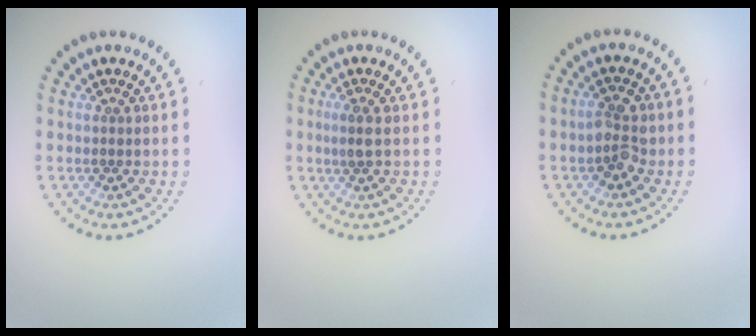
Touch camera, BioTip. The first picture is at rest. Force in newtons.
{"total": 1.5, "press": 1.2, "slide": 0.9}
{"total": 2.5, "press": 2.5, "slide": 0.2}